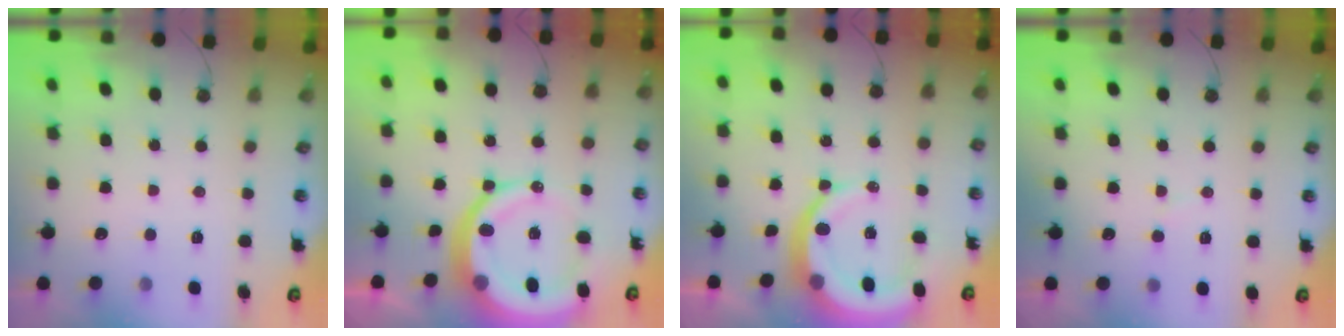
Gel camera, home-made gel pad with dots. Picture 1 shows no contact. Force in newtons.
{"total": 18.3, "press": 18.1, "slide": 2.3}
{"total": 13.1, "press": 13.0, "slide": 1.5}
{"total": 3.9, "press": 3.9, "slide": 0.5}